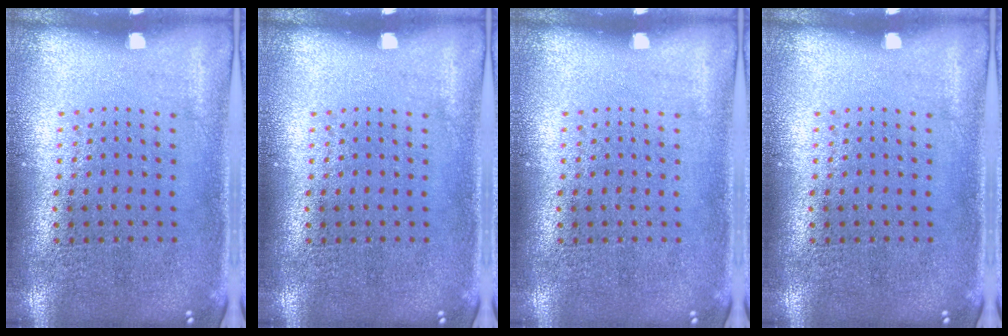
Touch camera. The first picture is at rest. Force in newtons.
{"total": 0.0}
{"total": 0.0}
{"total": 0.0}